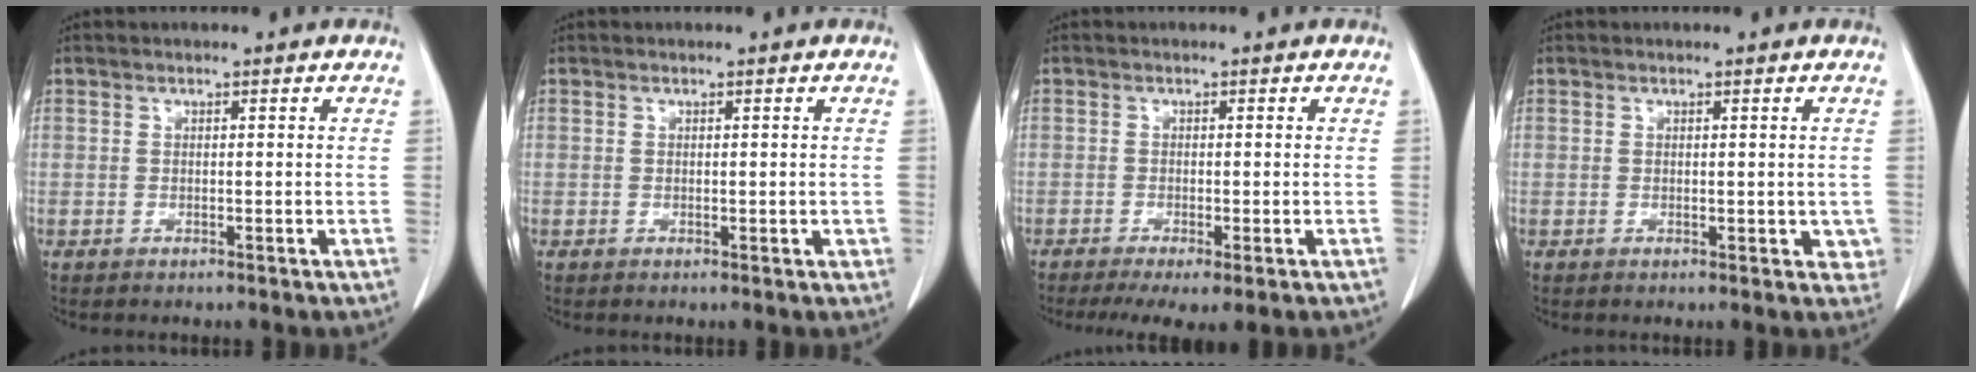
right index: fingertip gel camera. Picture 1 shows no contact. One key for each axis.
{"total": 1.0, "fx": -0.1, "fy": 0.4, "fz": 0.9, "tx": -0.012, "ty": -0.002, "tz": 0.002}
{"total": 6.0, "fx": -4.0, "fy": 1.0, "fz": 4.3, "tx": -0.066, "ty": -0.020, "tz": -0.063}
{"total": 2.7, "fx": 0.0, "fy": 1.6, "fz": 2.1, "tx": -0.007, "ty": -0.002, "tz": 0.002}